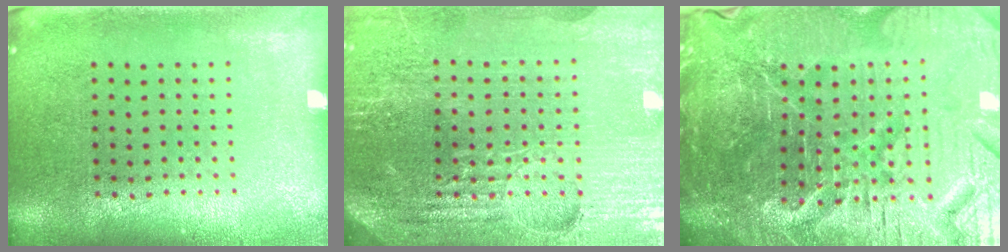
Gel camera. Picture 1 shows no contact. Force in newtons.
{"total": 5.3, "press": 4.8, "slide": 2.2}
{"total": 7.2, "press": 6.4, "slide": 3.4}